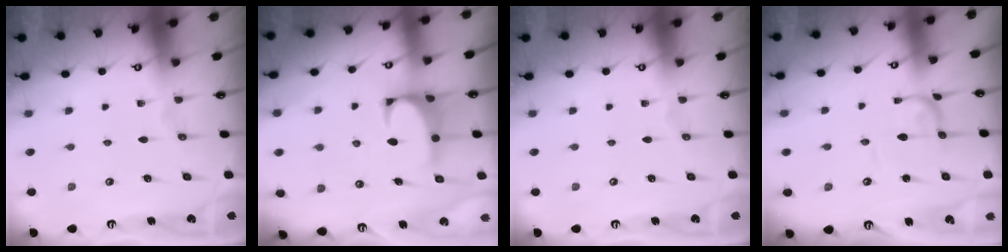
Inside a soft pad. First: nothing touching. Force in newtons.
{"total": 1.8, "press": 1.6, "slide": 0.7}
{"total": 0.0}
{"total": 1.7, "press": 1.7, "slide": 0.2}